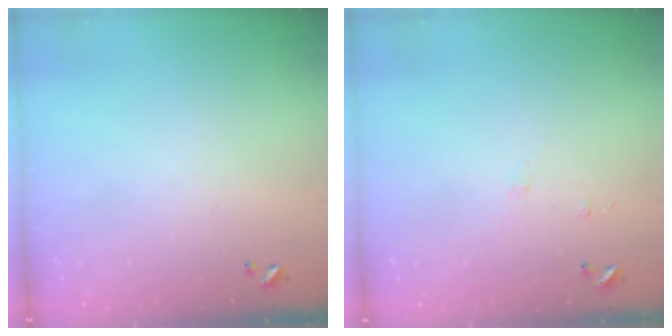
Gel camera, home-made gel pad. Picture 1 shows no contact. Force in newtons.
{"total": 5.5, "press": 5.5, "slide": 0.5}